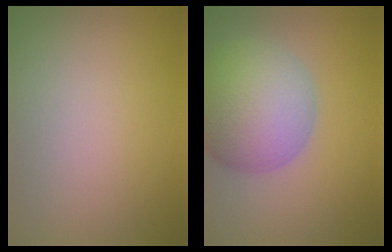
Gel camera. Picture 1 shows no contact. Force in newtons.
{"total": 8.9, "press": 8.8, "slide": 0.5}